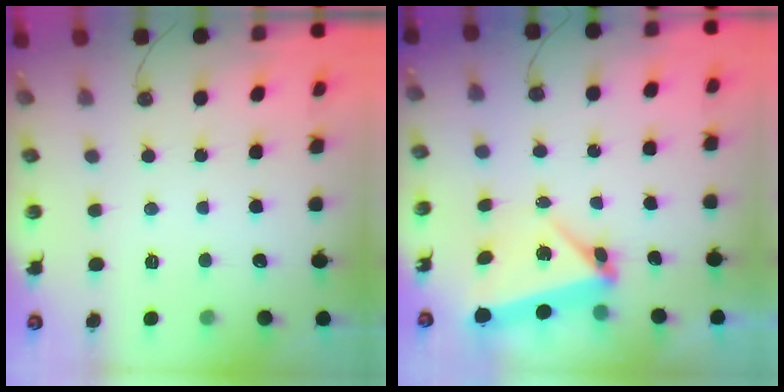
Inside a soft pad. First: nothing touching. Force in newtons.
{"total": 5.6, "press": 4.5, "slide": 3.3}